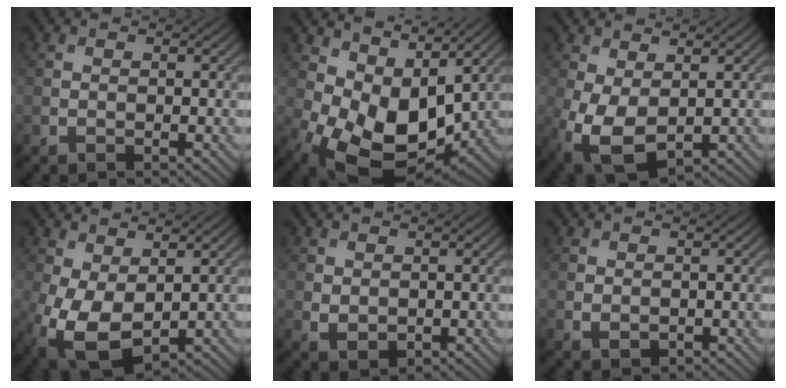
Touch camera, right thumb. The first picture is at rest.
{"total": 11.1, "force": [1.3, 7.1, 8.5], "torque": [-0.175, -0.029, 0.031]}
{"total": 7.4, "force": [-1.1, 4.2, 5.9], "torque": [-0.158, -0.015, -0.017]}
{"total": 8.6, "force": [-1.1, 5.0, 6.9], "torque": [-0.182, -0.013, -0.018]}
{"total": 1.6, "force": [0.3, 1.2, 1.1], "torque": [-0.024, -0.007, 0.013]}
{"total": 0.9, "force": [0.0, 0.7, 0.6], "torque": [-0.014, -0.006, 0.006]}